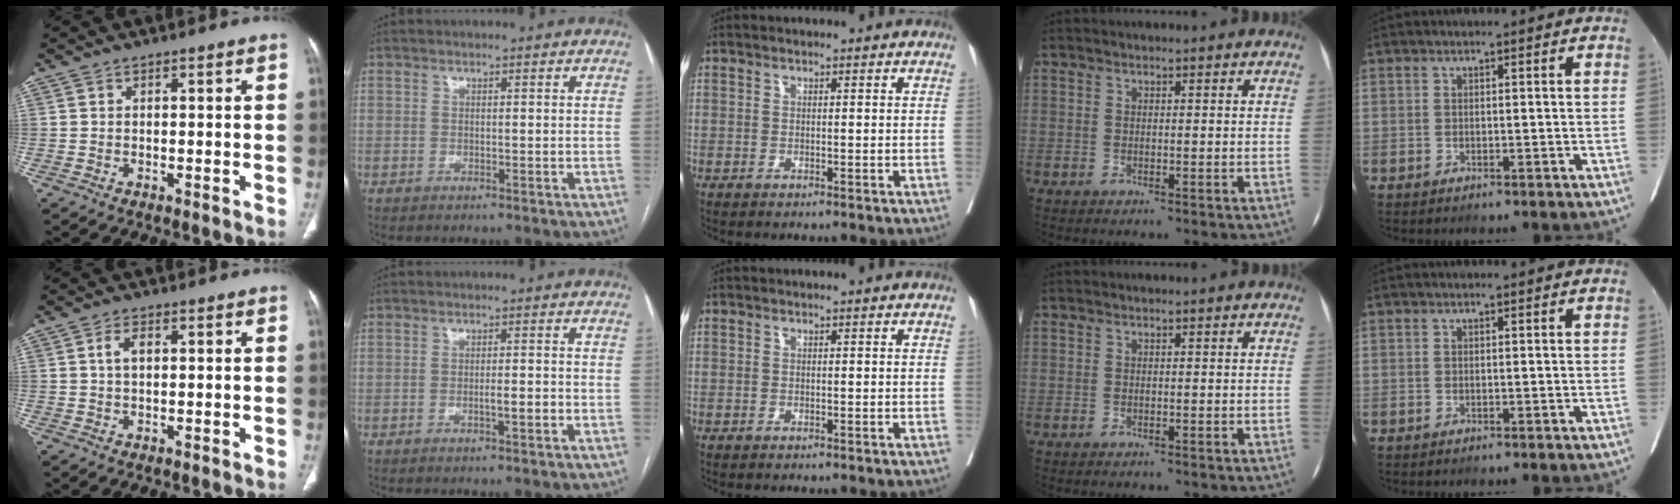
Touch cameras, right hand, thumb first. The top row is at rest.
{"thumb": {"total": 2.8, "force": [0.5, 1.5, 2.3], "torque": [-0.045, 0.008, 0.009]}, "index": {"total": 2.2, "force": [-0.9, 0.2, 2.0], "torque": [-0.033, 0.000, -0.015]}}